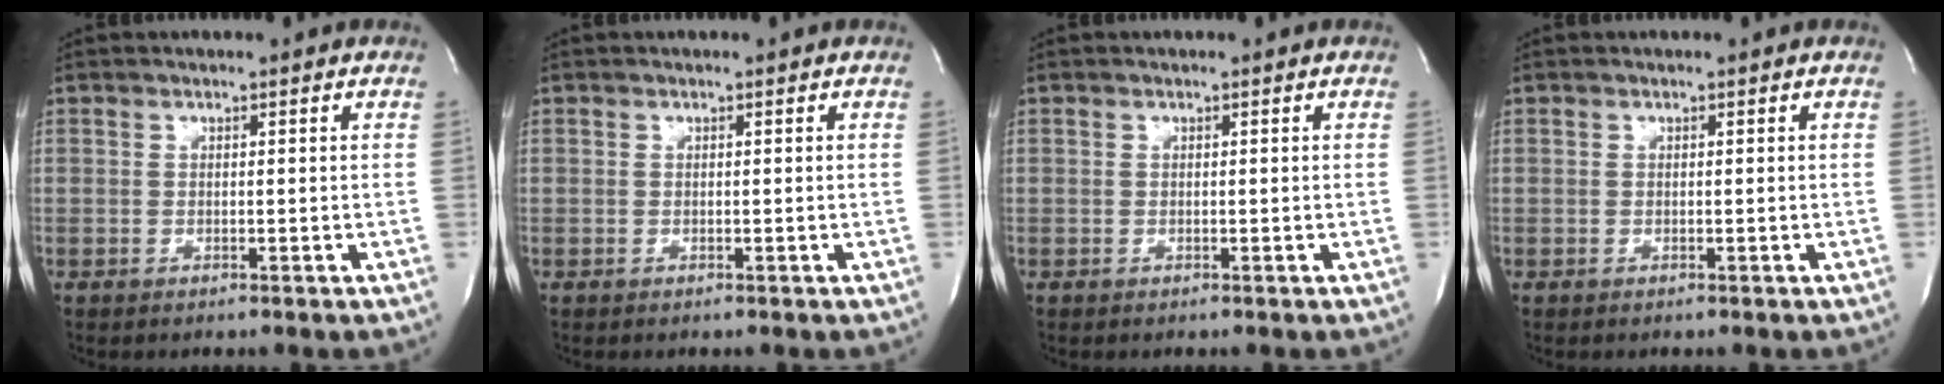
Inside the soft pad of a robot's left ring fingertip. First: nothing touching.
{"total": 0.0}
{"total": 0.0}
{"total": 0.0}